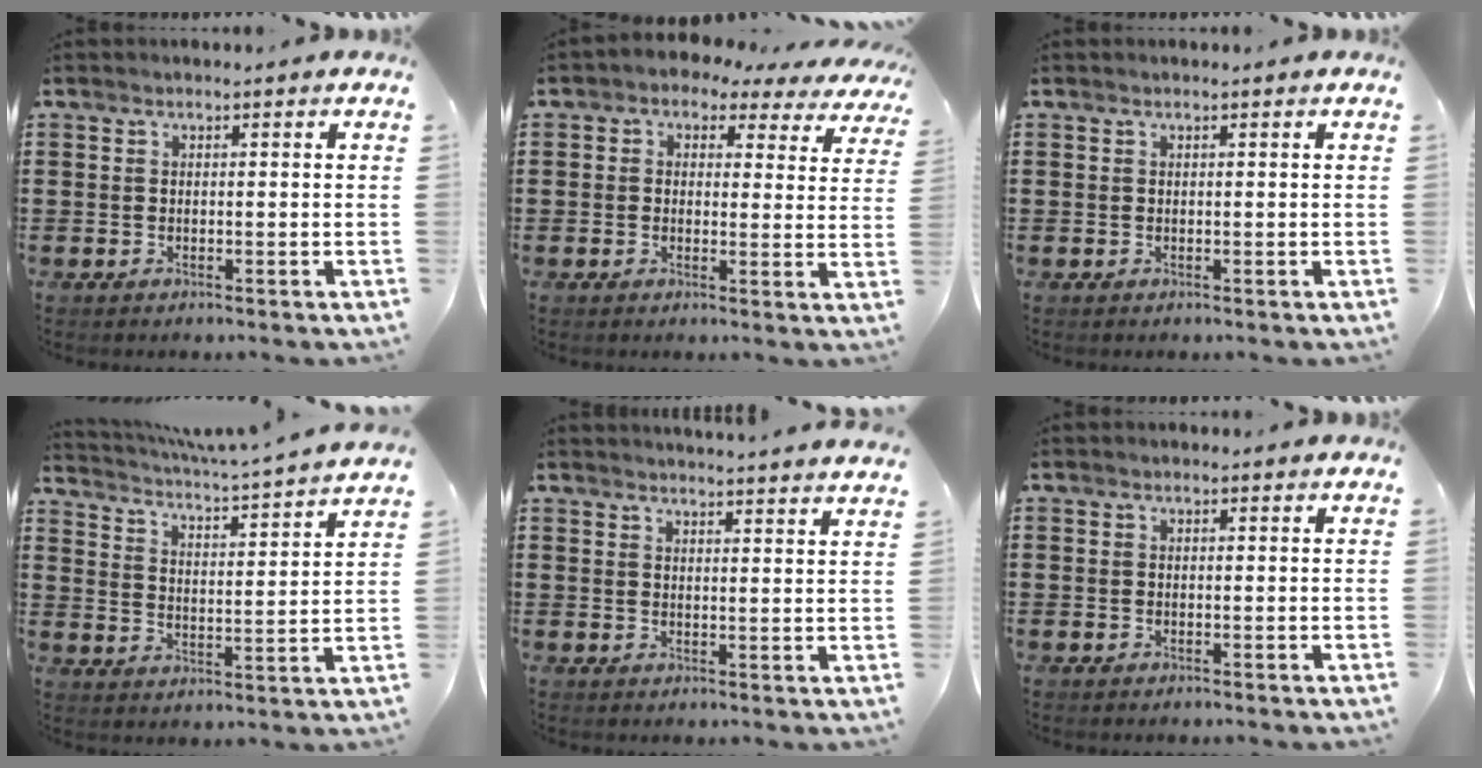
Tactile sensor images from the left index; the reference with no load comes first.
{"total": 2.1, "force": [1.2, 1.6, 0.6], "torque": [-0.026, -0.010, 0.014]}
{"total": 0.0}
{"total": 3.5, "force": [3.3, -0.8, 1.1], "torque": [-0.041, -0.035, 0.045]}
{"total": 3.0, "force": [2.9, -0.8, 0.1], "torque": [-0.009, -0.015, 0.053]}
{"total": 0.0}